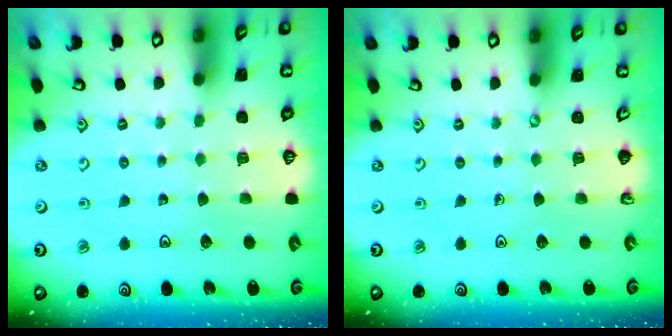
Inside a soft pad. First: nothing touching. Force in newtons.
{"total": 0.0}